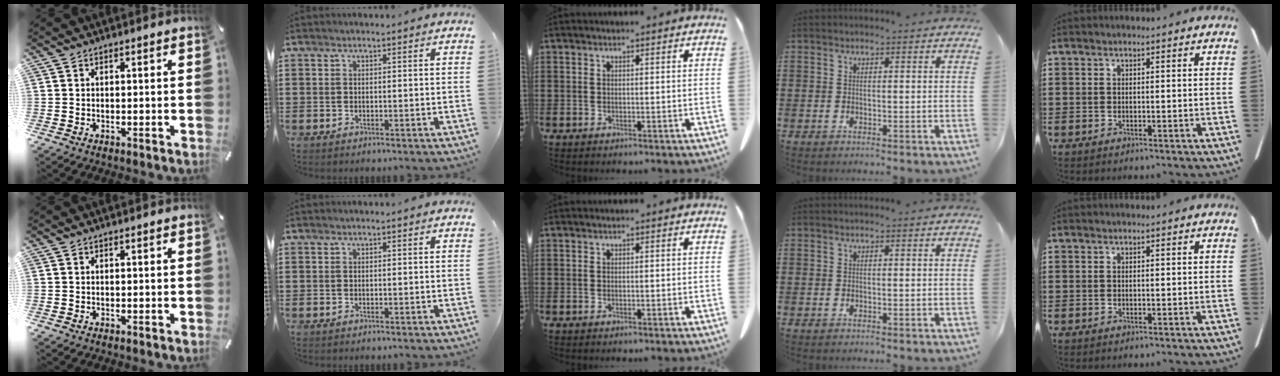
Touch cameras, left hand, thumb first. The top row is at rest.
{}